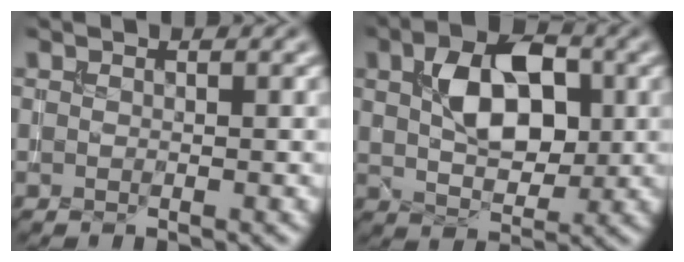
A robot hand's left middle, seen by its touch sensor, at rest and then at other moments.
{"total": 6.9, "force": [1.7, 4.0, 5.4], "torque": [-0.091, 0.004, 0.026]}